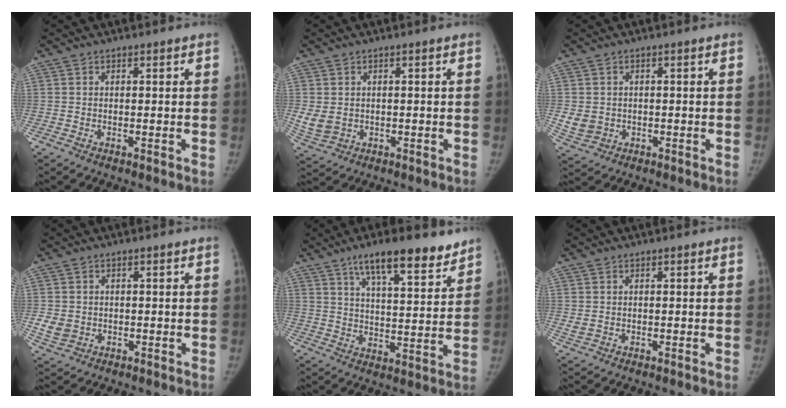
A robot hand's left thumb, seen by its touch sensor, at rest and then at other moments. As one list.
[{"total": 4.3, "force": [0.1, 3.6, 2.4], "torque": [-0.047, -0.007, 0.017]}, {"total": 4.2, "force": [-0.3, 3.8, 1.8], "torque": [-0.028, -0.001, 0.008]}, {"total": 3.9, "force": [-0.5, 3.4, 1.8], "torque": [-0.028, -0.001, -0.001]}, {"total": 13.9, "force": [9.9, 3.9, 9.0], "torque": [-0.111, -0.048, 0.157]}, {"total": 1.3, "force": [-0.1, 1.1, 0.8], "torque": [-0.018, -0.003, 0.004]}]